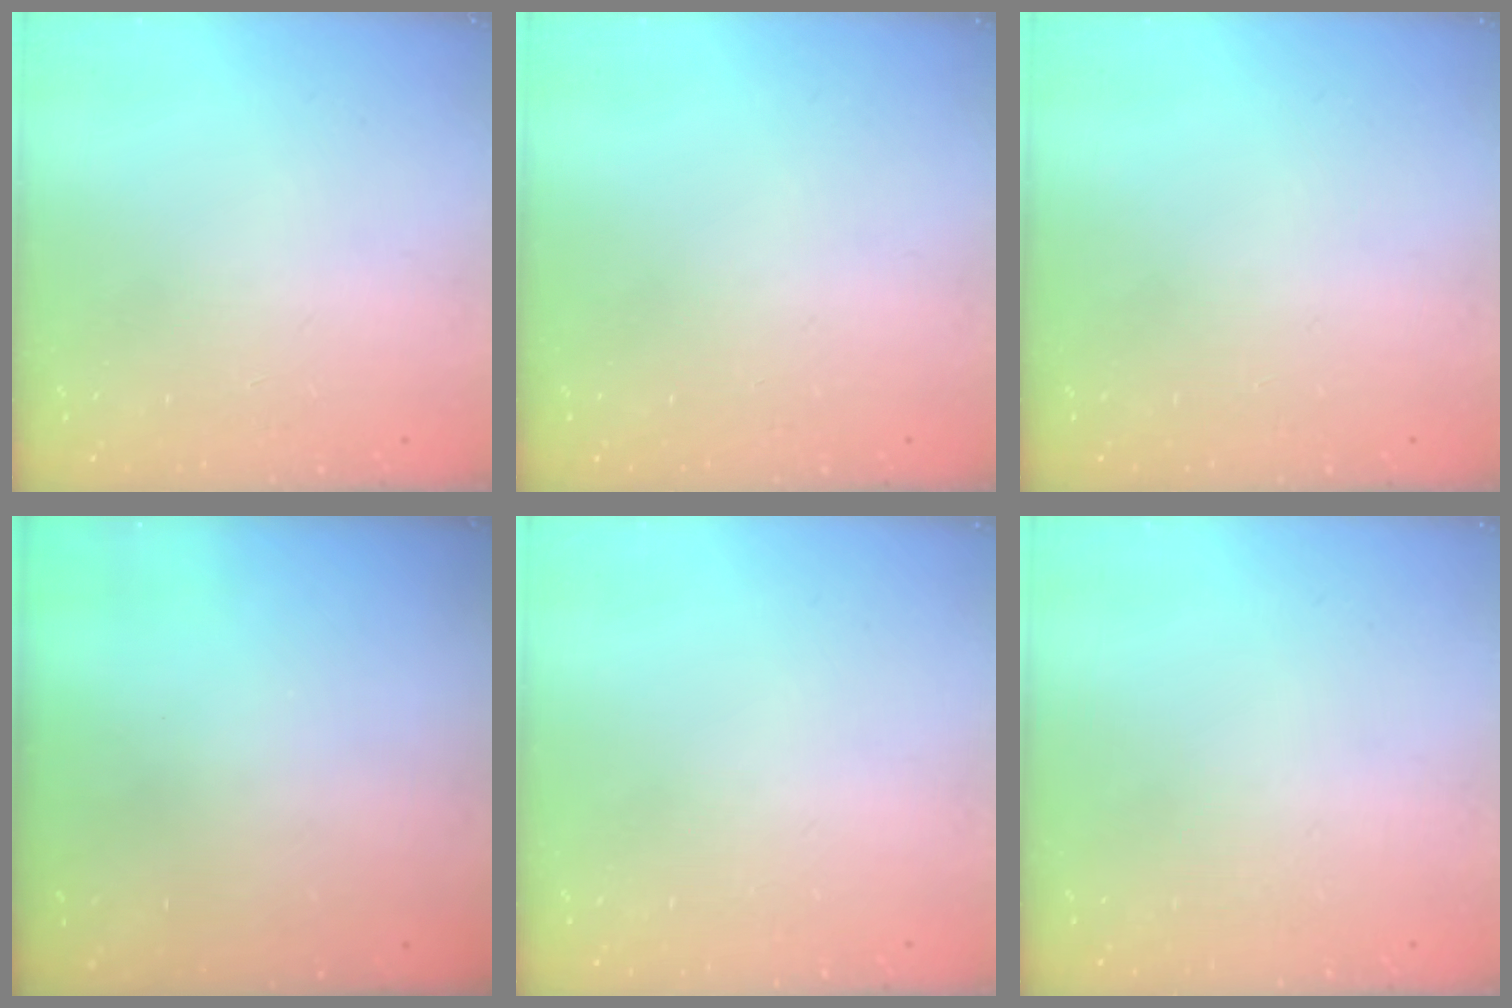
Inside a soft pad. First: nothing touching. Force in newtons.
{"total": 0.0}
{"total": 0.0}
{"total": 3.0, "press": 3.0, "slide": 0.1}
{"total": 0.0}
{"total": 0.0}